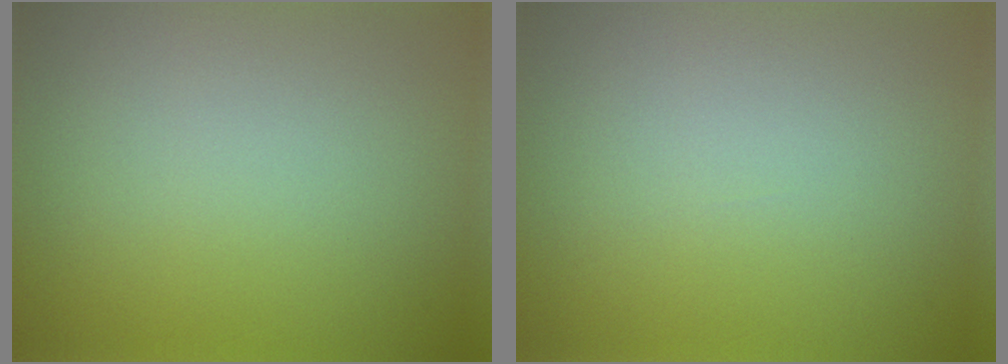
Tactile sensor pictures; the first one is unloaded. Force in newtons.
{"total": 0.0}